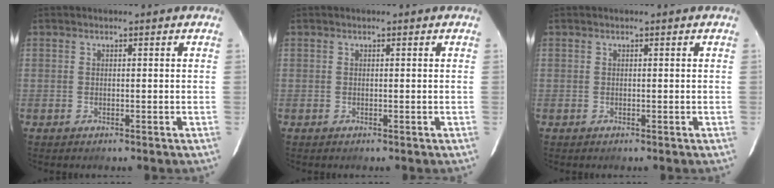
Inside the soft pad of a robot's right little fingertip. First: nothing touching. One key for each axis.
{"total": 0.0}
{"total": 0.0}